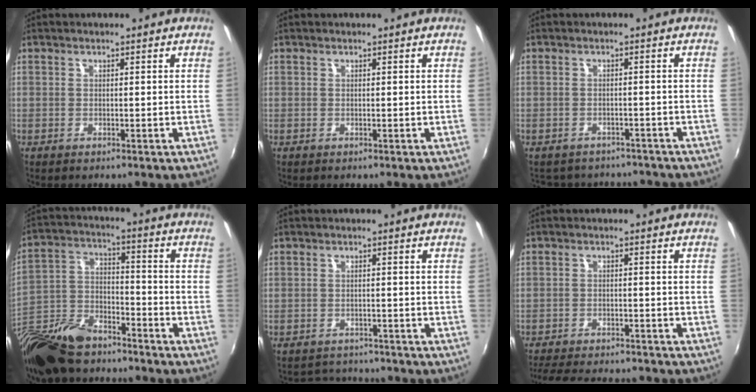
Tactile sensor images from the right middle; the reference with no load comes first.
{"total": 0.0}
{"total": 9.5, "force": [-8.3, 3.9, 2.5], "torque": [-0.058, -0.003, -0.107]}
{"total": 20.0, "force": [-14.8, 9.2, 9.8], "torque": [-0.238, -0.015, -0.266]}
{"total": 5.1, "force": [-4.8, 1.6, 0.3], "torque": [-0.017, 0.005, -0.073]}
{"total": 12.4, "force": [-11.1, 2.8, 4.9], "torque": [-0.114, -0.014, -0.165]}